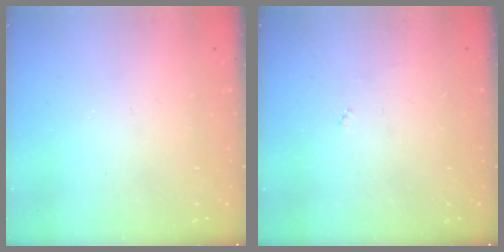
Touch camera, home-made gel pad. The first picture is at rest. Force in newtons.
{"total": 2.7, "press": 2.7, "slide": 0.4}